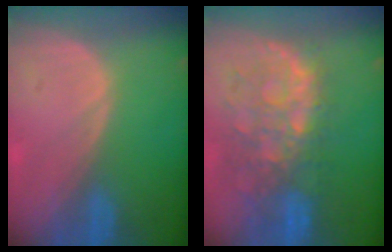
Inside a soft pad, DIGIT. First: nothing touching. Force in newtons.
{"total": 10.6, "press": 9.5, "slide": 4.9}